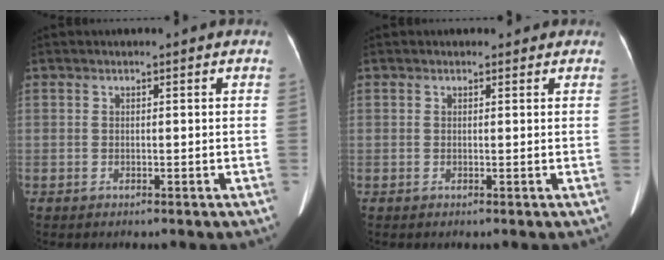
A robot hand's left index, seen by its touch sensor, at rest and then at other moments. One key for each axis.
{"total": 1.2, "fx": 0.9, "fy": 0.8, "fz": 0.1, "tx": 0.004, "ty": 0.005, "tz": 0.005}